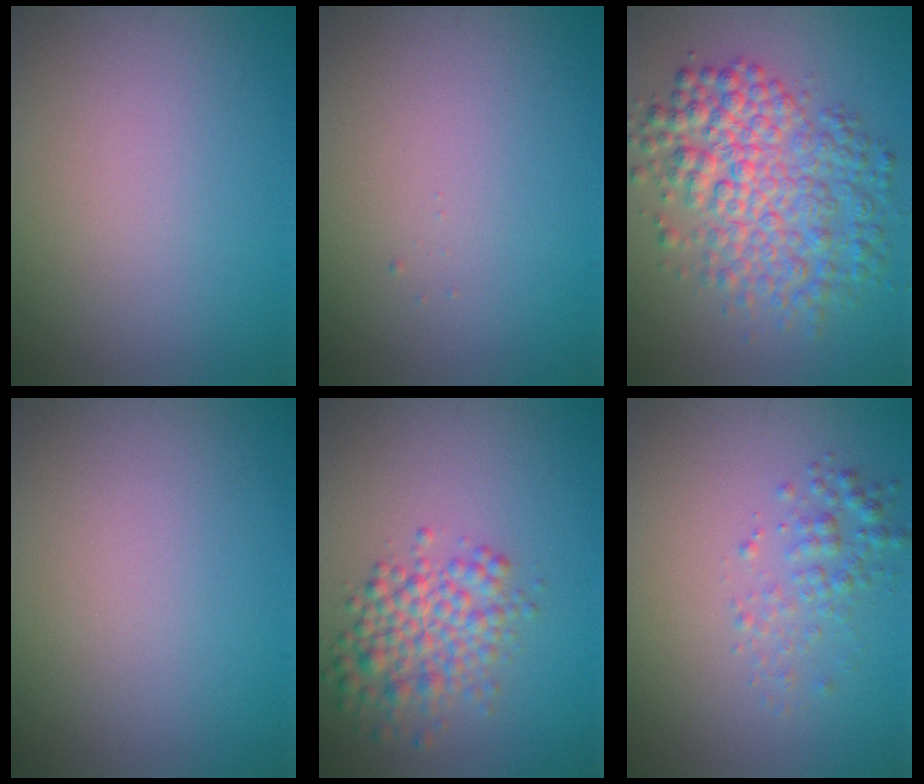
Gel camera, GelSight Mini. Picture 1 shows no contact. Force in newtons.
{"total": 0.0}
{"total": 7.2, "press": 7.2, "slide": 0.1}
{"total": 0.0}
{"total": 4.3, "press": 4.3, "slide": 0.2}
{"total": 2.0, "press": 2.0, "slide": 0.1}